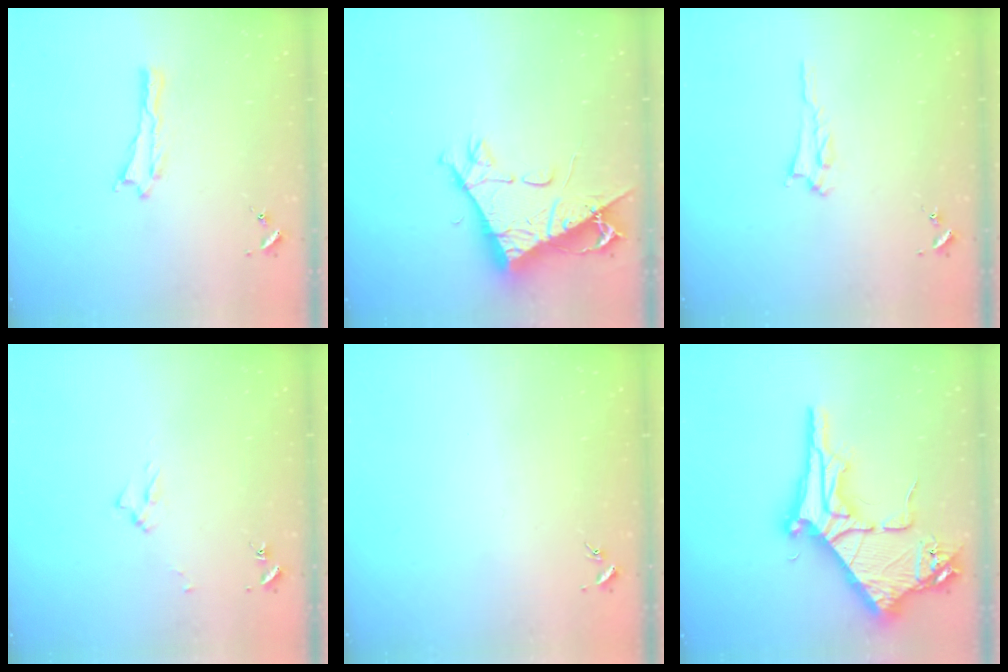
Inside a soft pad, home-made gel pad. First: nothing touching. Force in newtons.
{"total": 9.7, "press": 9.6, "slide": 1.4}
{"total": 2.2, "press": 2.2, "slide": 0.3}
{"total": 2.5, "press": 2.5, "slide": 0.4}
{"total": 0.0}
{"total": 10.9, "press": 10.9, "slide": 1.1}